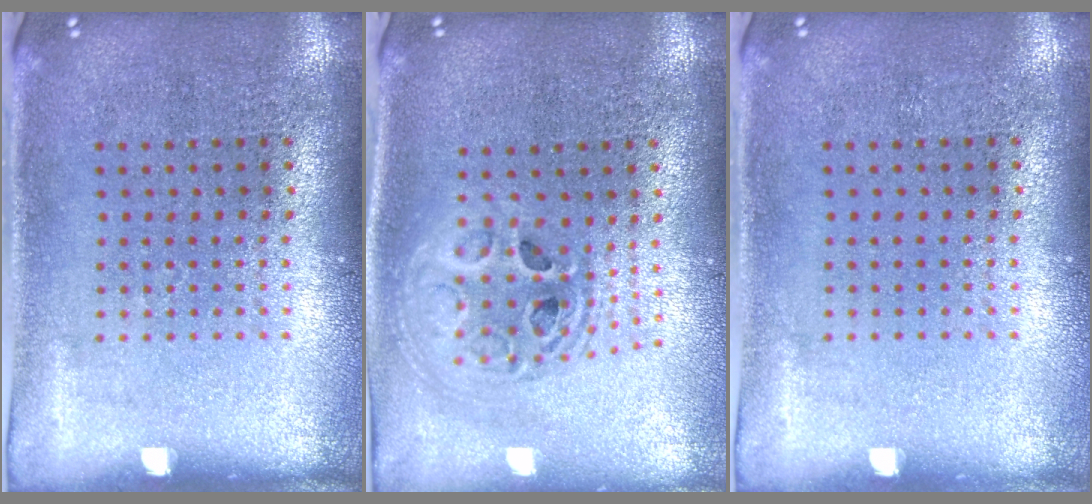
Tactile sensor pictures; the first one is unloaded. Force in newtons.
{"total": 2.0, "press": 1.6, "slide": 1.2}
{"total": 0.0}